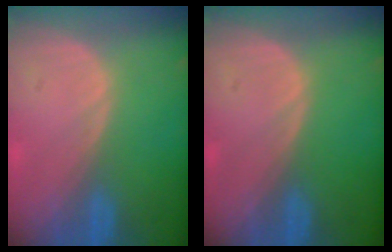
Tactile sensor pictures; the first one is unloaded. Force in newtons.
{"total": 0.0}